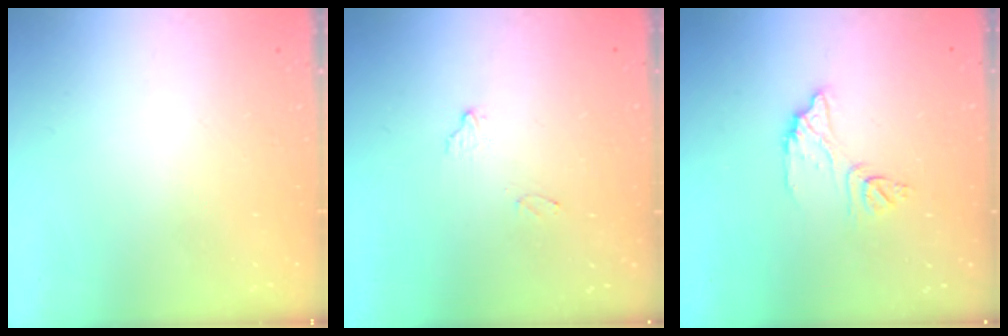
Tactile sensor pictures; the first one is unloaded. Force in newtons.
{"total": 7.1, "press": 7.1, "slide": 0.3}
{"total": 9.5, "press": 9.5, "slide": 0.7}